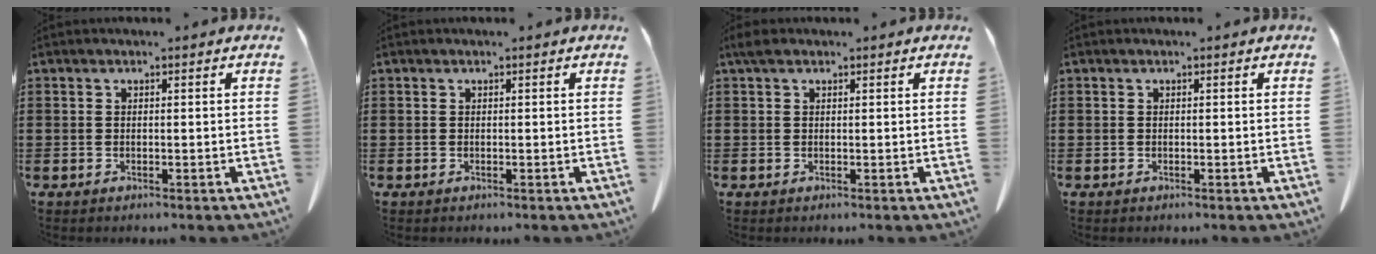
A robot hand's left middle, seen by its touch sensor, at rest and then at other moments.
{"total": 0.0}
{"total": 1.4, "force": [0.8, 0.8, 0.8], "torque": [-0.020, 0.004, 0.015]}
{"total": 0.0}